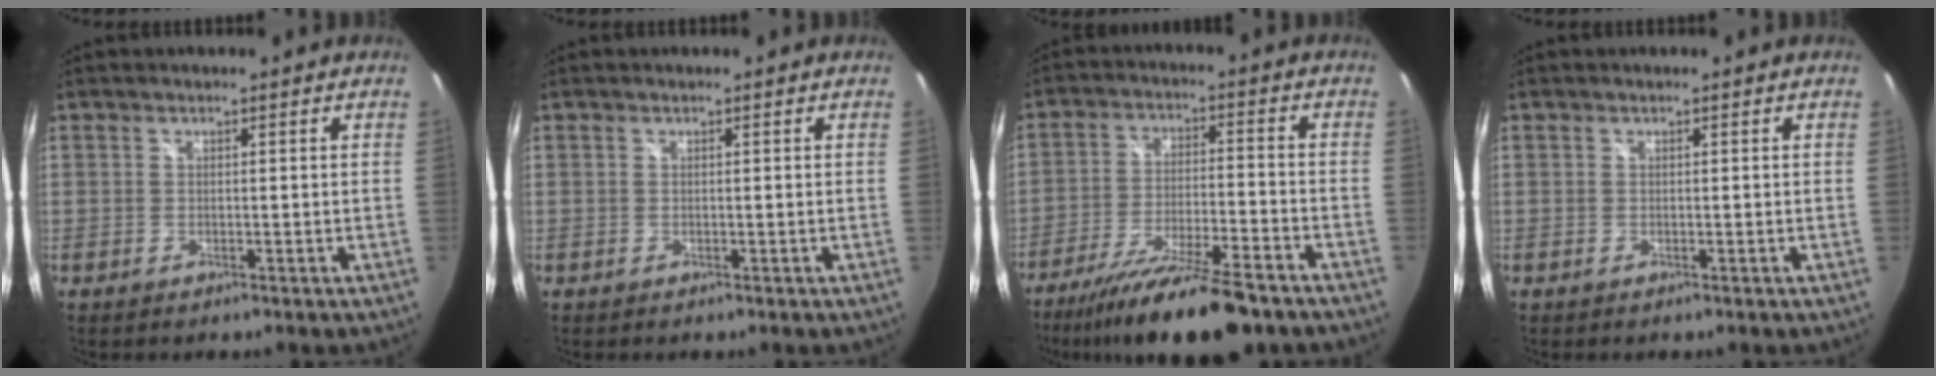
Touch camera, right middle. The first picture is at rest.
{"total": 0.0}
{"total": 17.3, "force": [-13.7, 2.9, 10.1], "torque": [-0.194, -0.028, -0.222]}
{"total": 0.0}